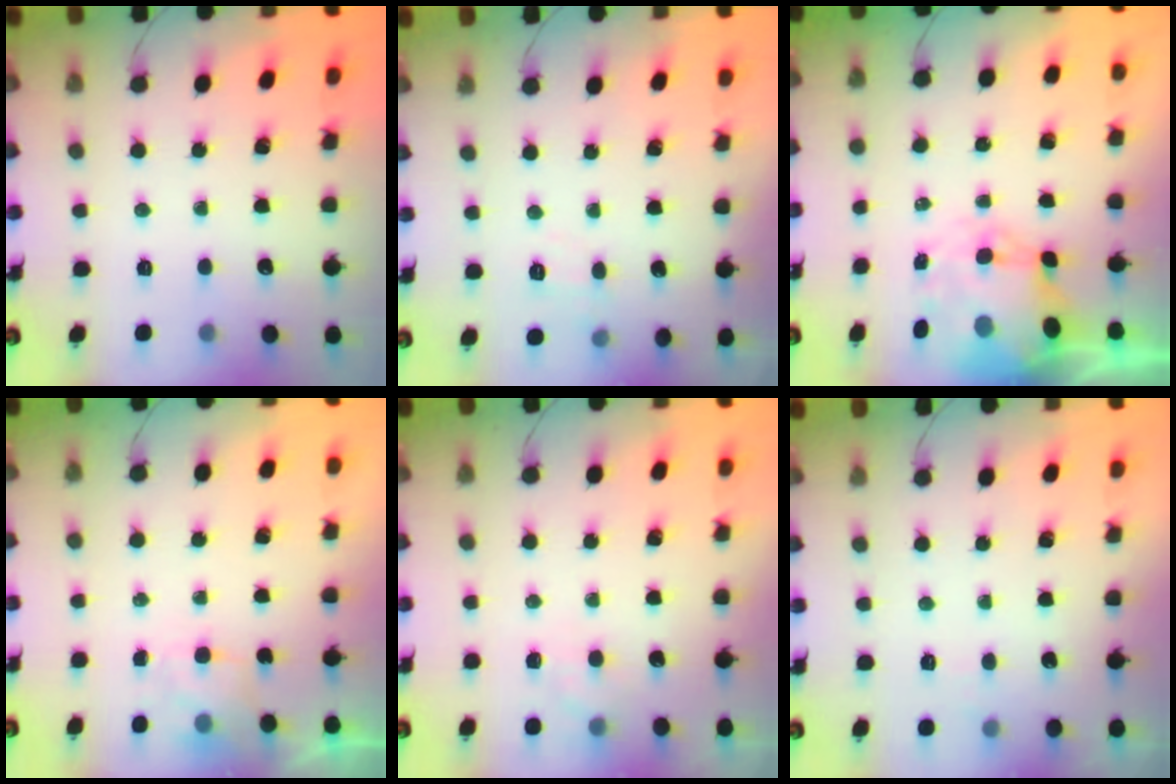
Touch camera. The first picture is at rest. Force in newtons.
{"total": 4.4, "press": 4.1, "slide": 1.8}
{"total": 10.3, "press": 10.0, "slide": 2.6}
{"total": 2.5, "press": 2.1, "slide": 1.4}
{"total": 6.8, "press": 6.6, "slide": 1.5}
{"total": 2.6, "press": 2.1, "slide": 1.5}